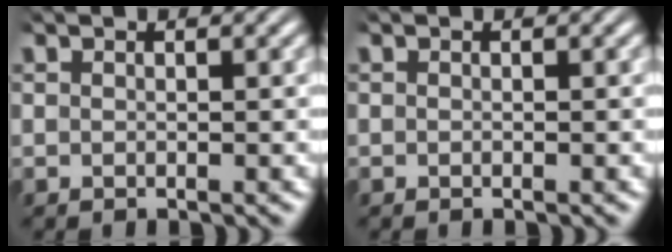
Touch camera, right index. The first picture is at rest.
{"total": 0.0}